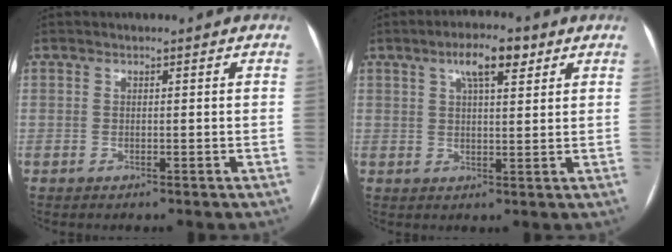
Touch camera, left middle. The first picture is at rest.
{"total": 6.2, "force": [3.4, 1.7, 4.9], "torque": [-0.088, 0.014, 0.053]}